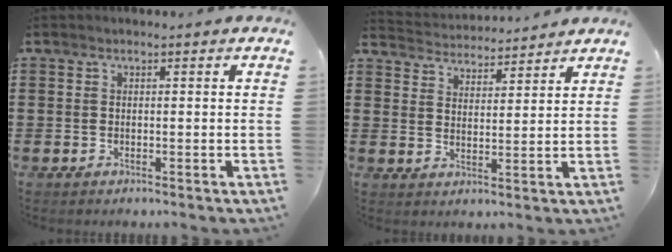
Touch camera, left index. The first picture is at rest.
{"total": 3.6, "force": [3.6, 0.1, -0.4], "torque": [-0.011, -0.023, 0.062]}